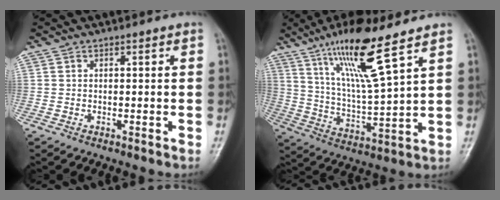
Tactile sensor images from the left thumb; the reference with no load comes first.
{"total": 15.1, "force": [9.5, 1.7, 11.6], "torque": [-0.213, -0.053, 0.185]}